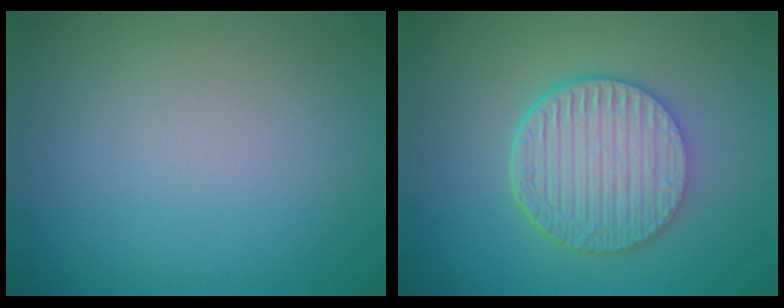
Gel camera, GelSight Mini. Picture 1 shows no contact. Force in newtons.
{"total": 6.6, "press": 4.7, "slide": 4.6}